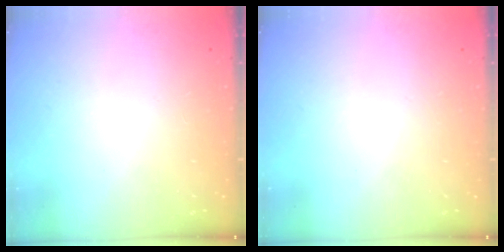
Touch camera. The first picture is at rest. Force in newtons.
{"total": 0.0}